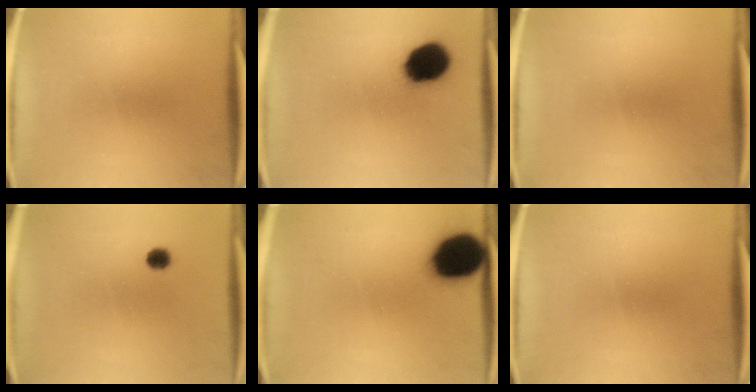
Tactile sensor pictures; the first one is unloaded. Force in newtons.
{"total": 14.1}
{"total": 0.0}
{"total": 1.9}
{"total": 14.7}
{"total": 0.0}